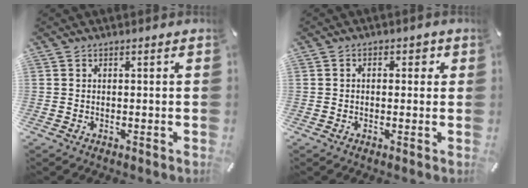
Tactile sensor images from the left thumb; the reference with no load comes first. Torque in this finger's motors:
{"motor_torque": [0.05, -0.33, 0.05, 0.02, -0.02]}